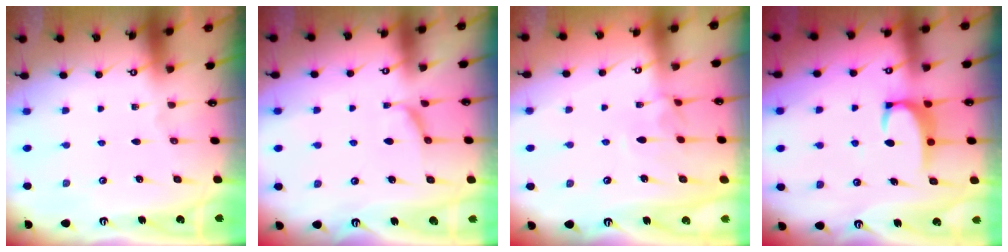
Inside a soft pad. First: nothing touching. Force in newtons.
{"total": 2.3, "press": 2.0, "slide": 1.1}
{"total": 3.9, "press": 3.9, "slide": 0.1}
{"total": 3.5, "press": 3.5, "slide": 0.3}